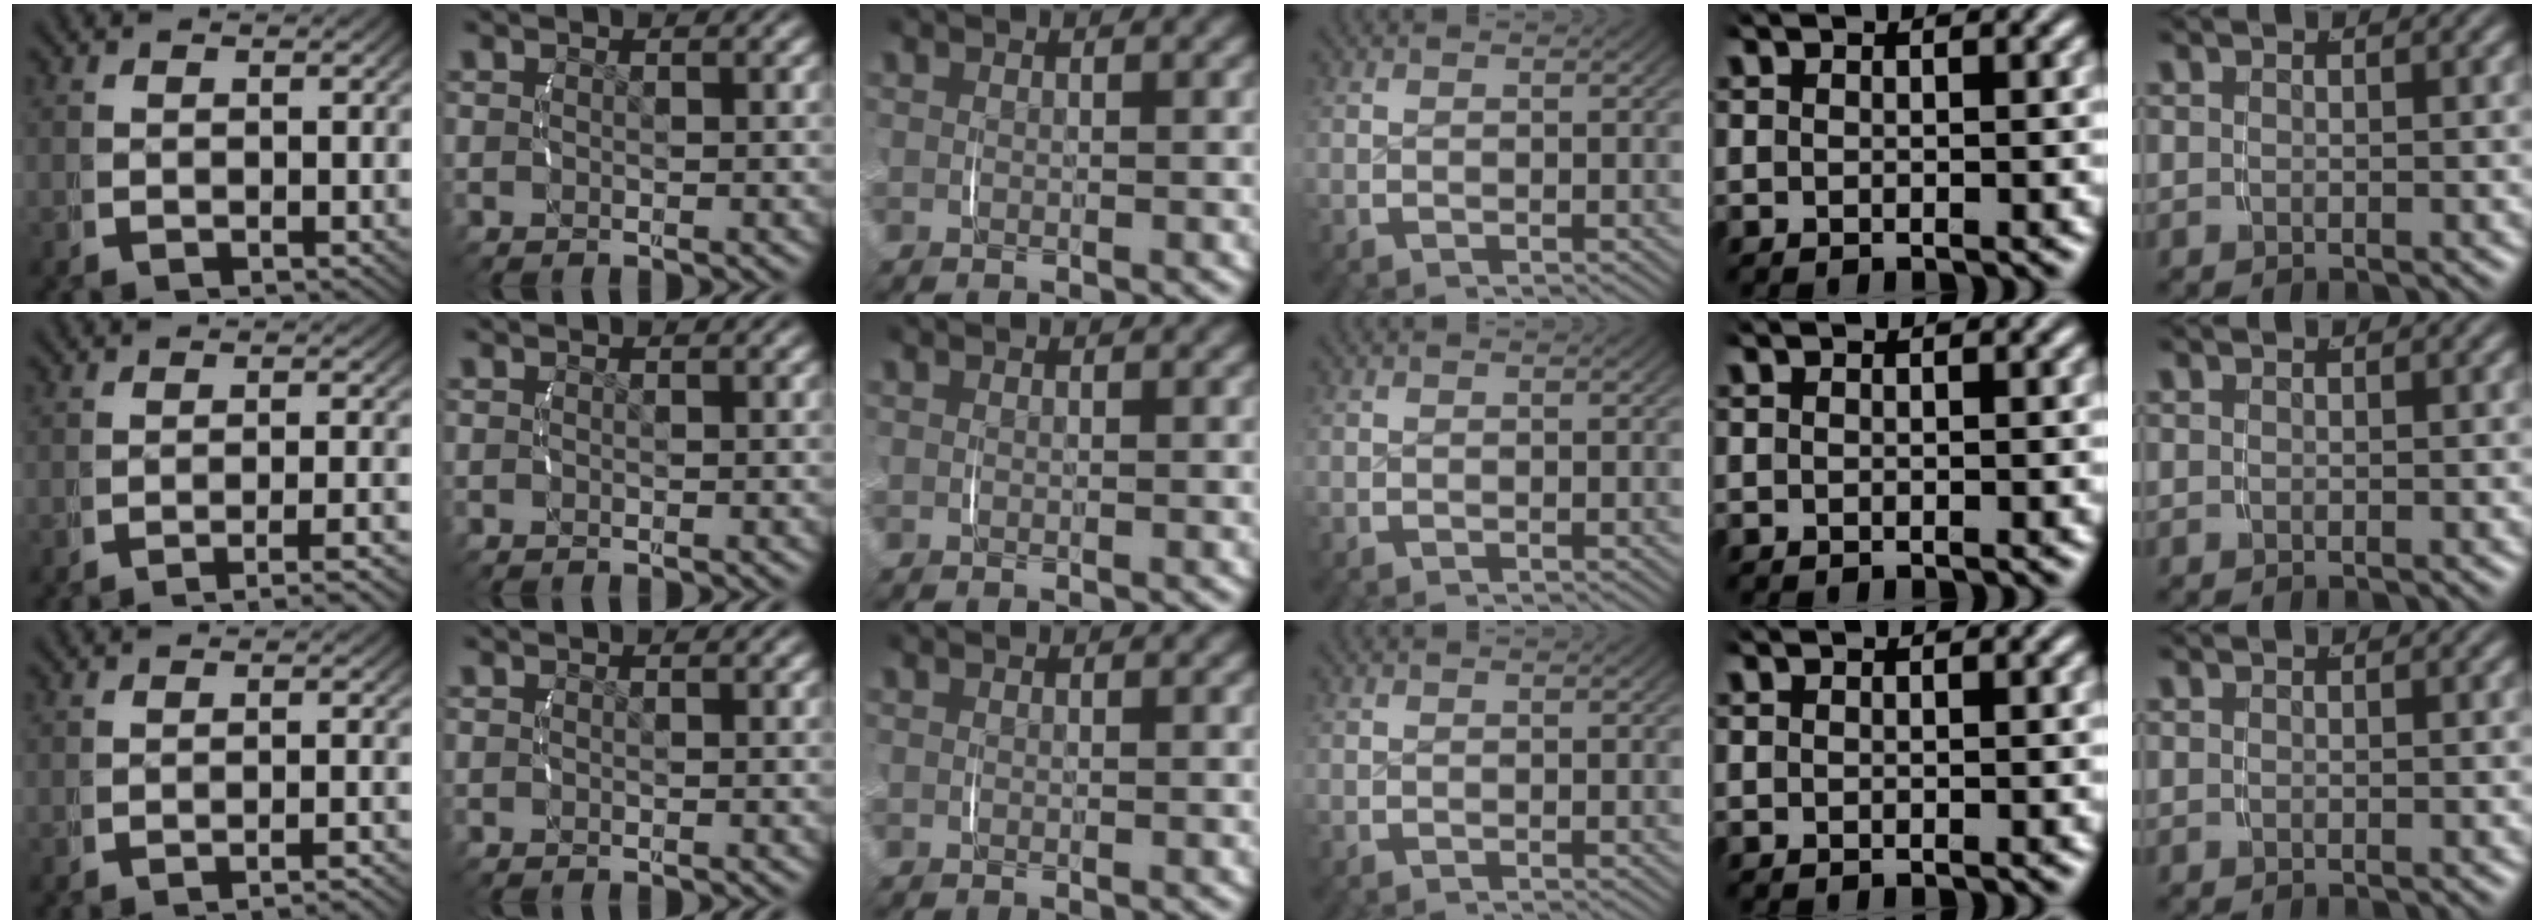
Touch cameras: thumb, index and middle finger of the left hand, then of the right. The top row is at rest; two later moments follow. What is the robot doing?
{"motion": "lift_and_place", "object": "string"}